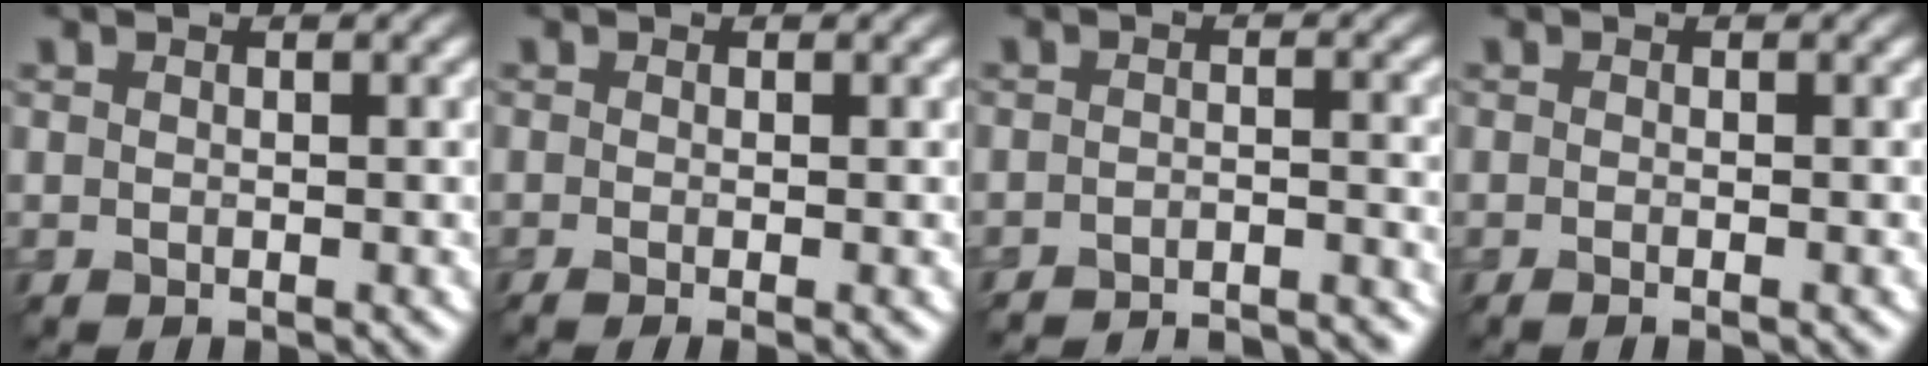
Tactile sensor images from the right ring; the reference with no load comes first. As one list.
[{"total": 2.5, "force": [-0.4, 1.1, 2.3], "torque": [-0.020, -0.005, -0.010]}, {"total": 7.2, "force": [-6.9, 1.1, 1.7], "torque": [-0.011, 0.008, -0.089]}, {"total": 1.4, "force": [-0.3, 0.6, 1.2], "torque": [-0.006, -0.008, -0.014]}]